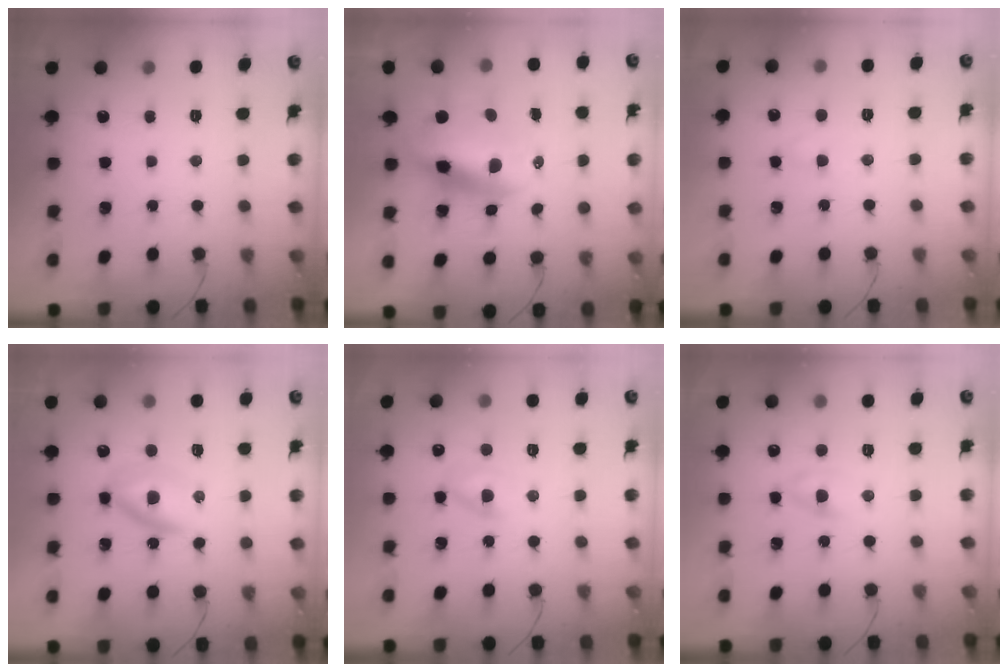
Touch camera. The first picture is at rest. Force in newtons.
{"total": 10.9, "press": 10.5, "slide": 2.9}
{"total": 1.8, "press": 1.6, "slide": 0.8}
{"total": 5.1, "press": 5.1, "slide": 0.4}
{"total": 3.7, "press": 3.5, "slide": 1.0}
{"total": 2.3, "press": 2.0, "slide": 1.1}